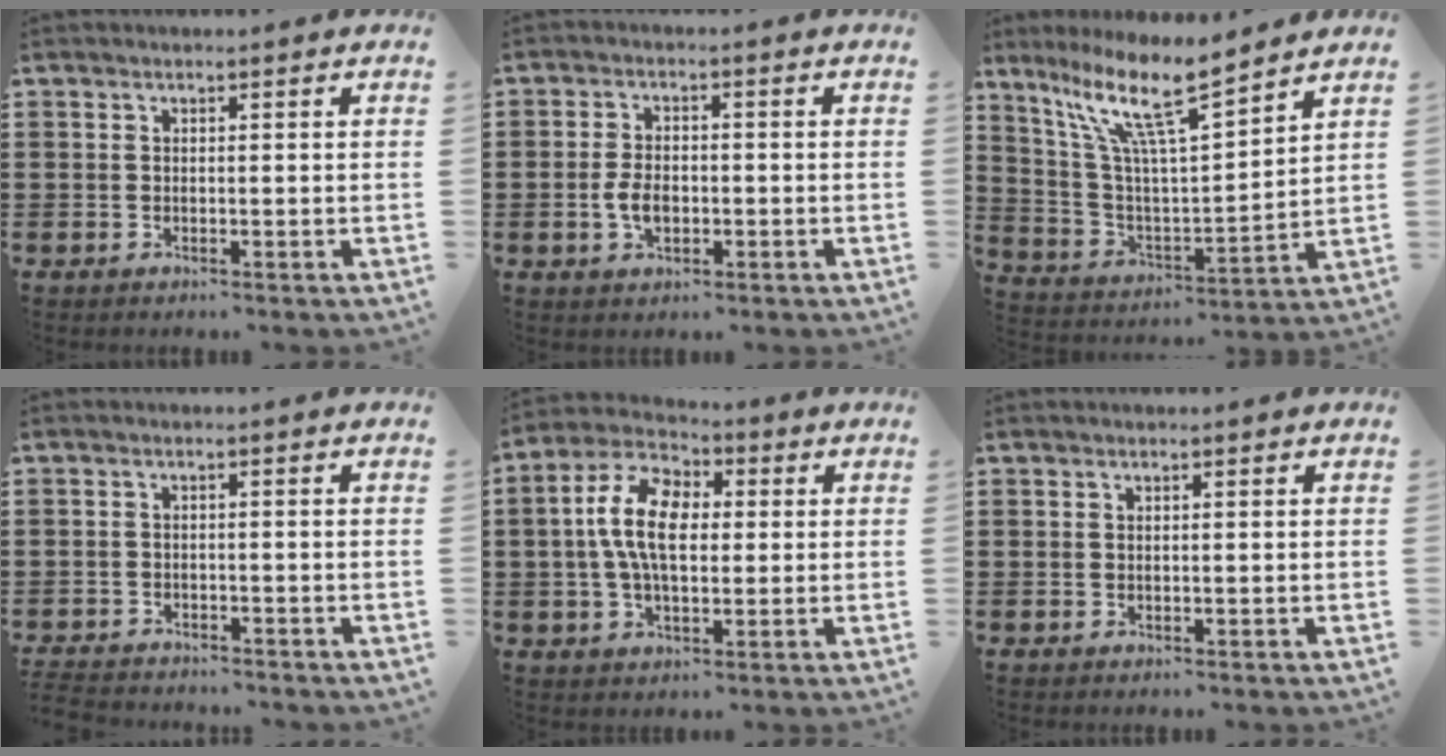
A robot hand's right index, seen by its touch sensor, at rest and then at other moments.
{"total": 4.0, "force": [-0.8, 2.3, 3.2], "torque": [-0.073, -0.004, -0.017]}
{"total": 11.9, "force": [8.7, 1.4, 8.0], "torque": [-0.179, -0.034, 0.150]}
{"total": 2.3, "force": [-2.3, 0.2, 0.0], "torque": [-0.007, -0.002, -0.049]}
{"total": 10.1, "force": [0.9, 5.9, 8.1], "torque": [-0.191, 0.008, 0.009]}
{"total": 0.0}